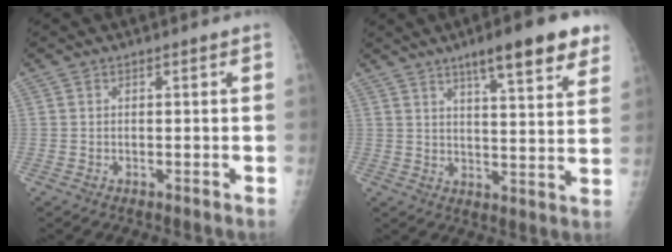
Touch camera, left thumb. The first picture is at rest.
{"total": 13.7, "force": [8.6, 2.8, 10.3], "torque": [-0.119, -0.035, 0.121]}